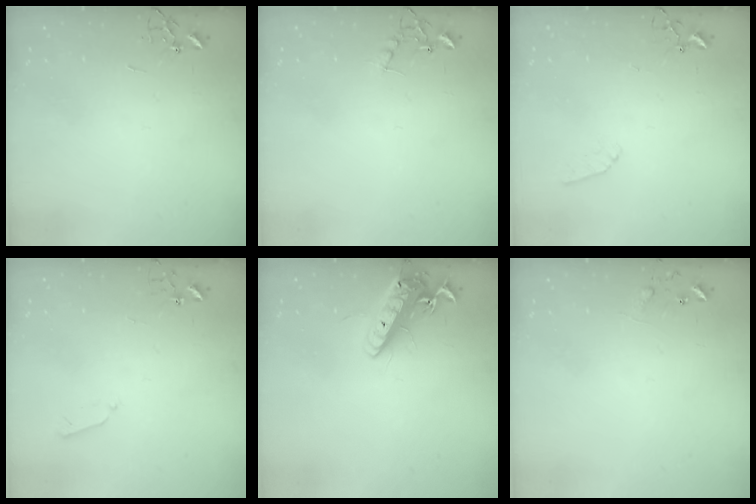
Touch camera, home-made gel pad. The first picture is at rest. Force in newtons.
{"total": 6.8, "press": 6.8, "slide": 0.3}
{"total": 6.6, "press": 6.5, "slide": 0.7}
{"total": 3.3, "press": 3.2, "slide": 0.6}
{"total": 14.0, "press": 13.8, "slide": 2.7}
{"total": 8.0, "press": 8.0, "slide": 0.4}